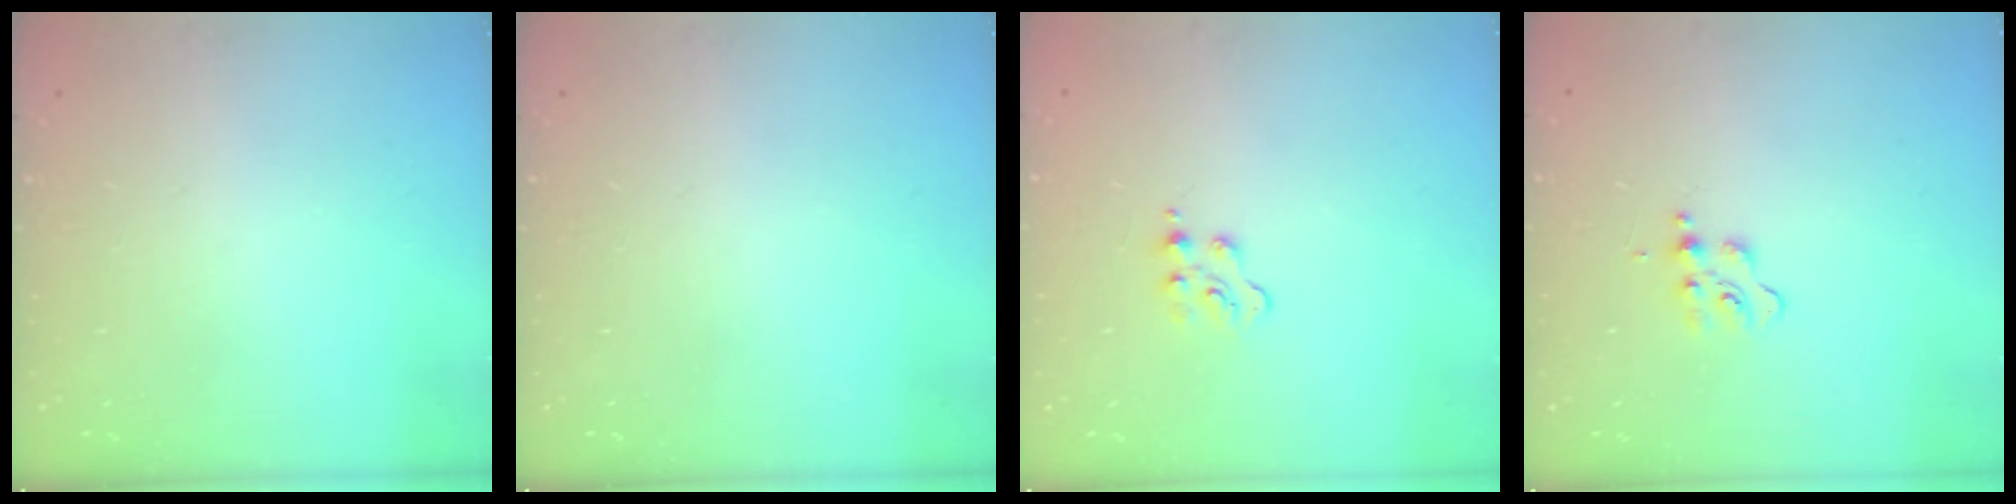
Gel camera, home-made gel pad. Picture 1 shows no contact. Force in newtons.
{"total": 0.0}
{"total": 2.2, "press": 2.2, "slide": 0.5}
{"total": 7.5, "press": 7.4, "slide": 0.6}